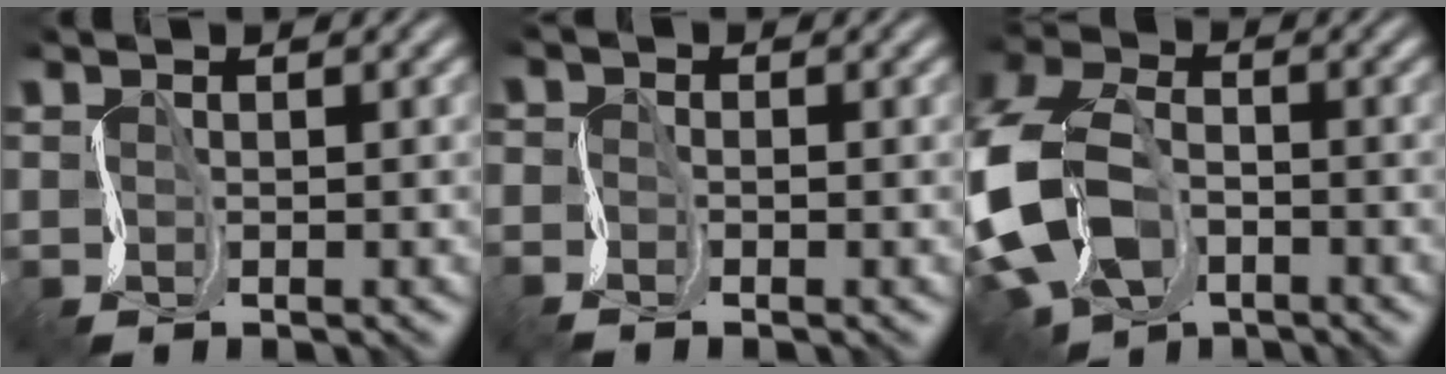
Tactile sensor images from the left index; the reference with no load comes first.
{"total": 1.6, "force": [-1.6, -0.1, -0.1], "torque": [-0.003, -0.007, -0.031]}
{"total": 11.0, "force": [-4.5, 7.2, 6.9], "torque": [-0.189, -0.026, -0.090]}